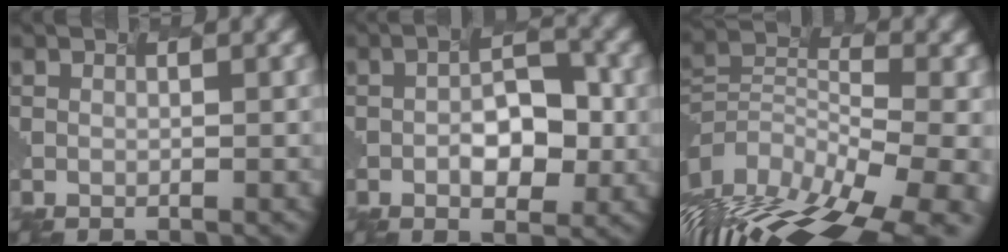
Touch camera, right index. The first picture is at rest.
{"total": 4.0, "force": [-1.2, 2.0, 3.2], "torque": [-0.061, 0.002, -0.018]}
{"total": 13.9, "force": [-8.2, 4.9, 10.1], "torque": [-0.186, 0.020, -0.113]}